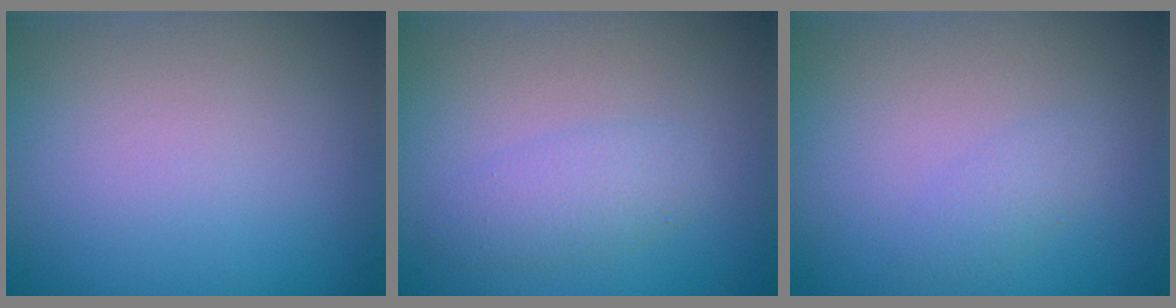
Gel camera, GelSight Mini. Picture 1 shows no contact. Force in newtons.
{"total": 2.2, "press": 2.2, "slide": 0.1}
{"total": 1.2, "press": 1.2, "slide": 0.0}